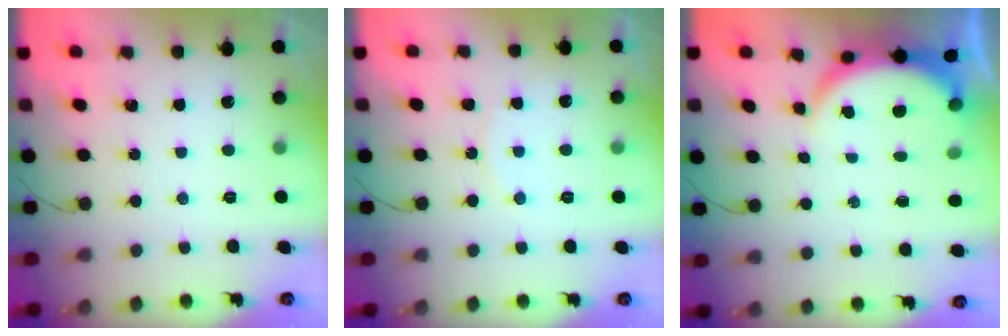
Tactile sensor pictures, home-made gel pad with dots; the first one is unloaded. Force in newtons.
{"total": 5.3, "press": 5.3, "slide": 0.5}
{"total": 5.6, "press": 5.5, "slide": 0.6}